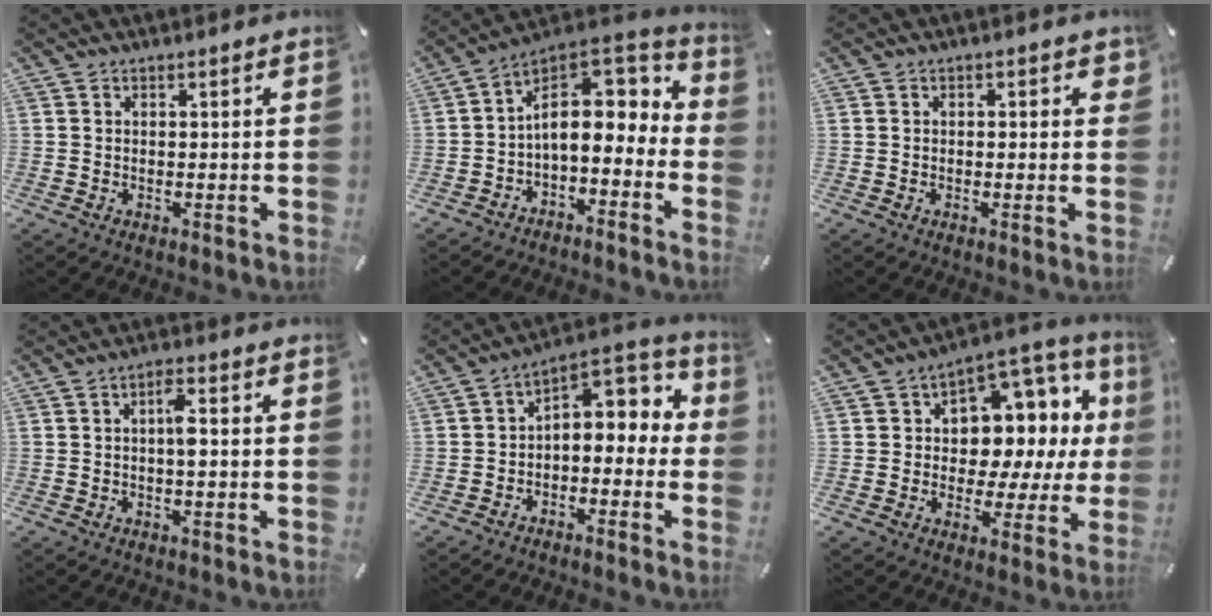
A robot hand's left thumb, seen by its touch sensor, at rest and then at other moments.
{"total": 12.8, "force": [2.0, 8.5, 9.4], "torque": [-0.133, -0.026, 0.037]}
{"total": 1.3, "force": [-0.1, 0.9, 0.9], "torque": [-0.008, 0.003, -0.006]}
{"total": 4.3, "force": [-0.1, 1.4, 4.1], "torque": [-0.070, 0.008, -0.006]}
{"total": 6.6, "force": [1.4, 4.9, 4.2], "torque": [-0.047, -0.027, 0.021]}
{"total": 10.3, "force": [2.6, 8.4, 5.4], "torque": [-0.057, -0.045, 0.052]}